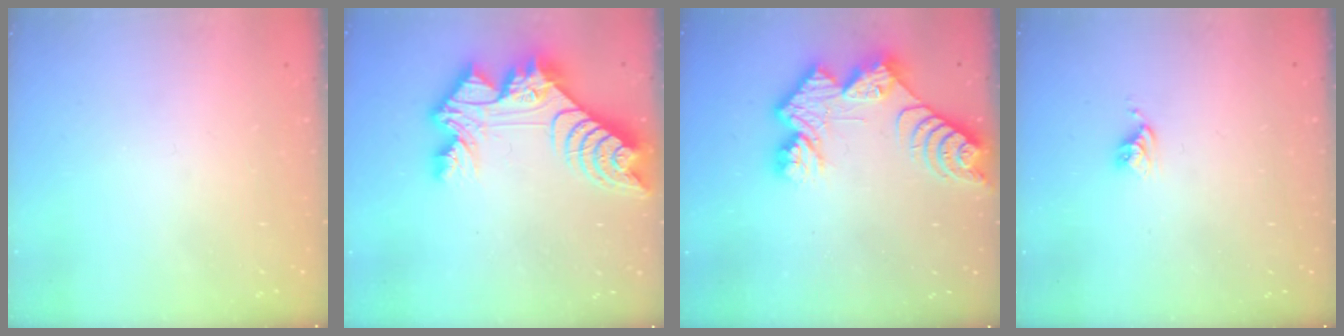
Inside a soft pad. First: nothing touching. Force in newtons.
{"total": 14.9, "press": 14.8, "slide": 1.5}
{"total": 11.5, "press": 11.4, "slide": 1.0}
{"total": 3.9, "press": 3.8, "slide": 0.3}